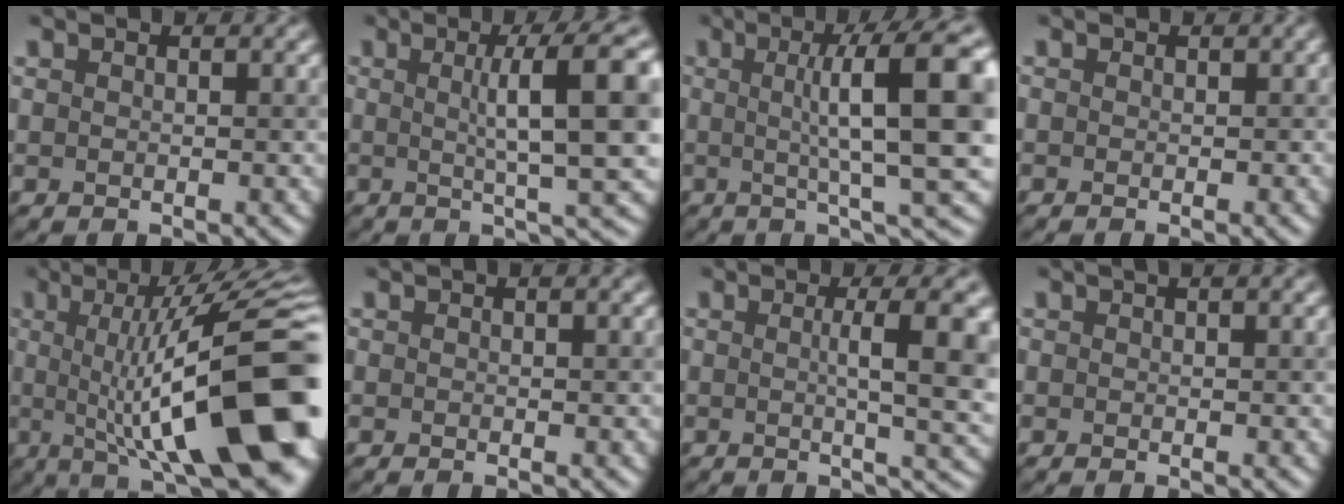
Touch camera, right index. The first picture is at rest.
{"total": 10.0, "force": [1.4, 1.7, 9.8], "torque": [-0.104, 0.019, 0.024]}
{"total": 12.8, "force": [1.8, 2.3, 12.5], "torque": [-0.141, 0.014, 0.036]}
{"total": 0.5, "force": [-0.5, 0.1, 0.2], "torque": [0.005, -0.001, 0.004]}
{"total": 17.1, "force": [-0.6, 4.5, 16.5], "torque": [-0.192, 0.030, -0.003]}
{"total": 0.8, "force": [-0.4, 0.3, 0.7], "torque": [0.000, -0.007, -0.012]}
{"total": 7.2, "force": [0.3, 1.7, 7.0], "torque": [-0.074, 0.003, 0.011]}
{"total": 1.5, "force": [0.1, 0.6, 1.4], "torque": [-0.004, -0.005, -0.008]}